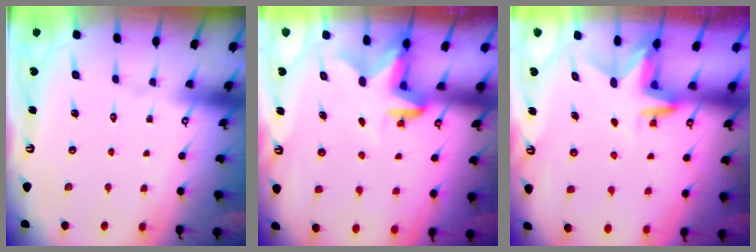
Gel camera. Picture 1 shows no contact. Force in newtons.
{"total": 2.7, "press": 2.7, "slide": 0.5}
{"total": 3.1, "press": 3.1, "slide": 0.2}